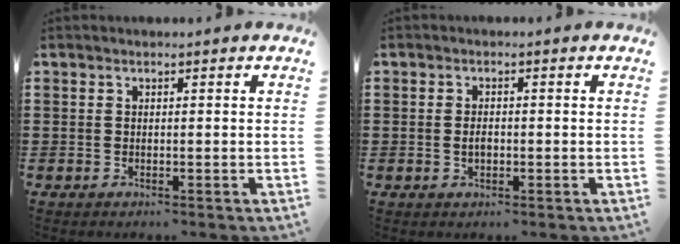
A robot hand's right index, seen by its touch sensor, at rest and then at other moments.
{"total": 1.5, "force": [-0.2, 0.8, 1.3], "torque": [-0.025, 0.004, -0.005]}